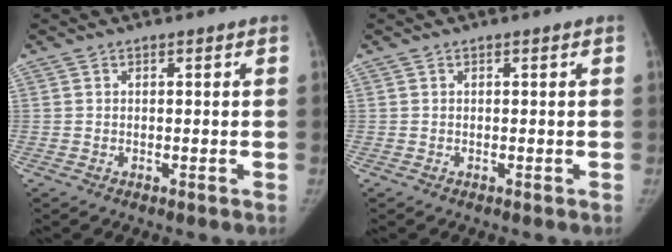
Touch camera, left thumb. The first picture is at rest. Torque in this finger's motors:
{"motor_torque": [-0.03, -0.03, 0.08, -0.06, 0.01]}